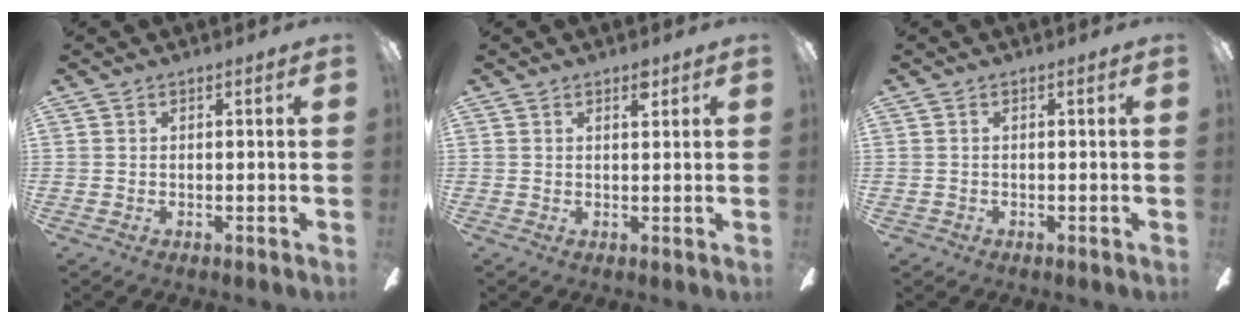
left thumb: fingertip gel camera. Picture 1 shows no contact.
{"total": 2.5, "force": [1.8, 0.9, 1.4], "torque": [-0.006, -0.008, 0.027]}
{"total": 0.6, "force": [-0.2, 0.5, 0.1], "torque": [-0.001, 0.003, -0.007]}